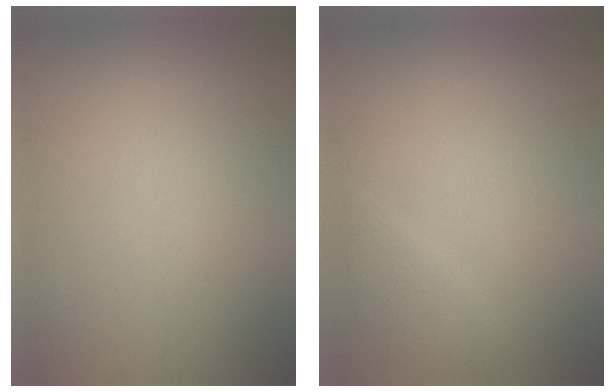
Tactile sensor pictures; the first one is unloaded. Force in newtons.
{"total": 1.5, "press": 1.5, "slide": 0.1}